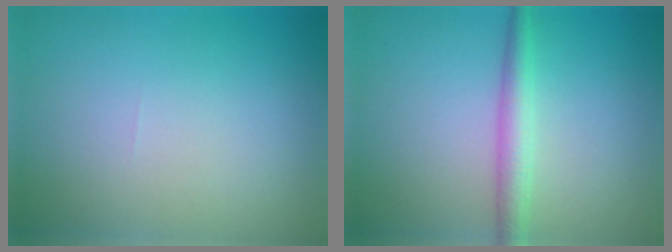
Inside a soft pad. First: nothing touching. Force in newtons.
{"total": 2.7, "press": 2.7, "slide": 0.1}